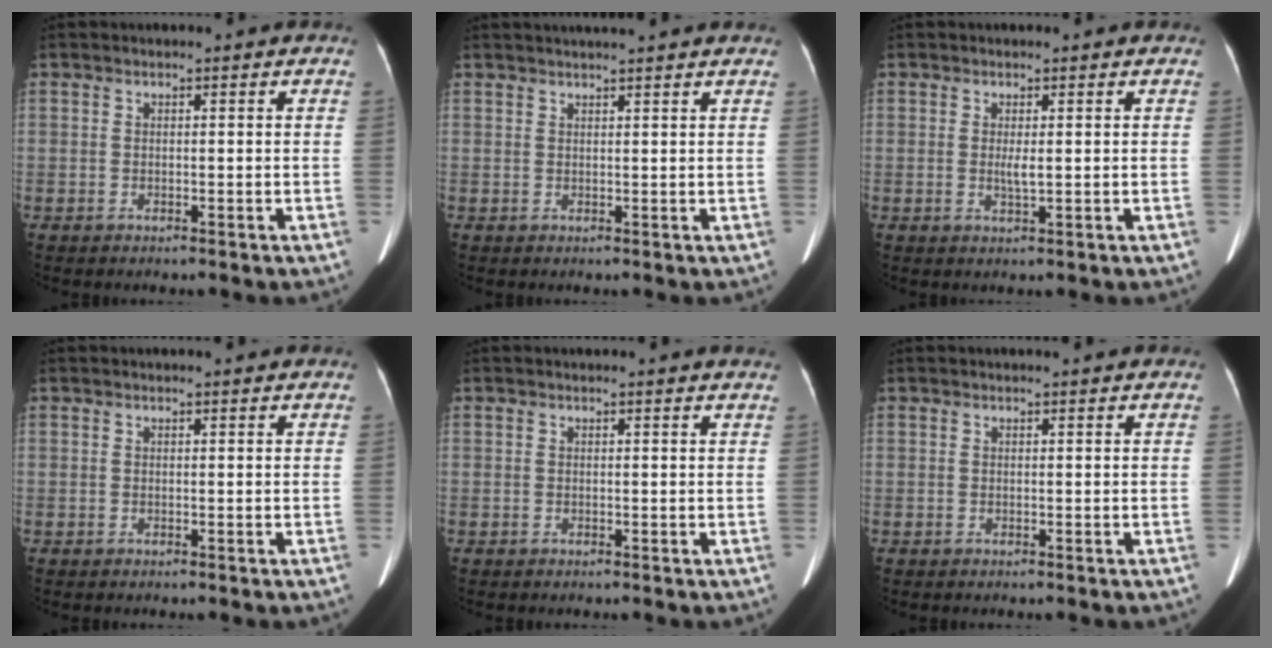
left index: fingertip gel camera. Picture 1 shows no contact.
{"total": 6.7, "force": [6.0, -0.4, 2.9], "torque": [-0.039, 0.032, 0.072]}
{"total": 1.6, "force": [0.1, 0.2, 1.6], "torque": [-0.034, -0.004, 0.004]}
{"total": 1.6, "force": [1.5, 0.1, 0.5], "torque": [-0.009, 0.012, 0.021]}
{"total": 3.8, "force": [3.6, -0.4, 1.3], "torque": [-0.017, 0.009, 0.030]}
{"total": 1.6, "force": [1.5, -0.1, 0.6], "torque": [-0.008, 0.009, 0.022]}